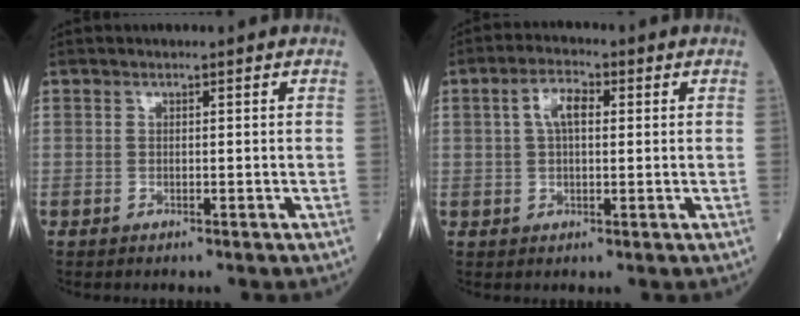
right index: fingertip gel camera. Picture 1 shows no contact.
{"total": 4.8, "force": [1.2, 2.1, 4.2], "torque": [-0.081, 0.016, 0.021]}